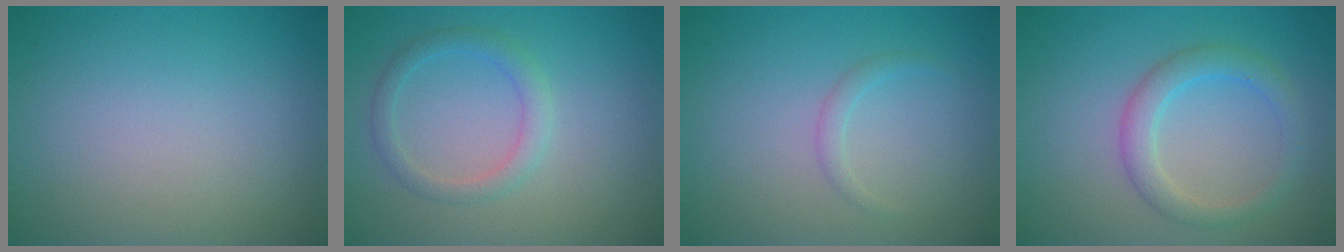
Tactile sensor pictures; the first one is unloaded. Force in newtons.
{"total": 2.0, "press": 2.0, "slide": 0.1}
{"total": 0.9, "press": 0.9, "slide": 0.1}
{"total": 2.9, "press": 2.9, "slide": 0.1}